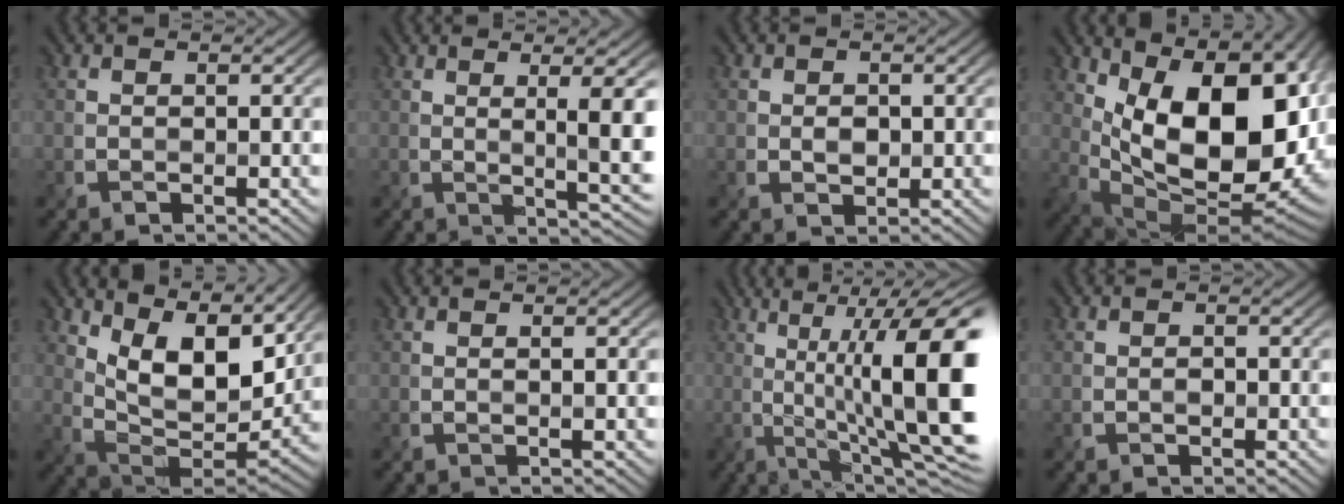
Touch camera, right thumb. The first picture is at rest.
{"total": 7.4, "force": [1.1, 1.1, 7.2], "torque": [-0.107, 0.006, 0.021]}
{"total": 1.4, "force": [0.0, 1.1, 0.9], "torque": [-0.022, -0.003, 0.001]}
{"total": 18.3, "force": [4.3, 9.5, 15.0], "torque": [-0.218, -0.006, 0.088]}
{"total": 11.9, "force": [6.9, 5.1, 8.3], "torque": [-0.174, -0.005, 0.121]}
{"total": 0.7, "force": [0.2, -0.1, 0.6], "torque": [-0.012, 0.003, 0.002]}
{"total": 16.4, "force": [1.3, 3.8, 15.9], "torque": [-0.232, 0.015, 0.038]}
{"total": 0.7, "force": [-0.3, 0.5, 0.4], "torque": [-0.006, -0.003, -0.008]}